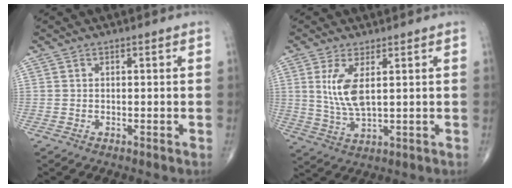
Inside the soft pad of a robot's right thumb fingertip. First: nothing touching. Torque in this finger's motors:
{"motor_torque": [-0.59, 0.84, 0.06, 0.01, 0.23]}